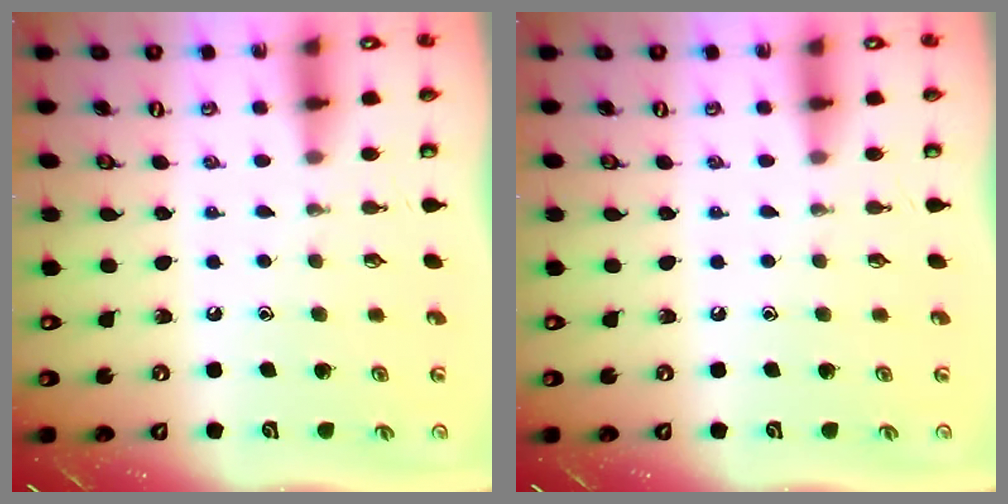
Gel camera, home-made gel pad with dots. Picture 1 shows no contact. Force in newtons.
{"total": 0.0}